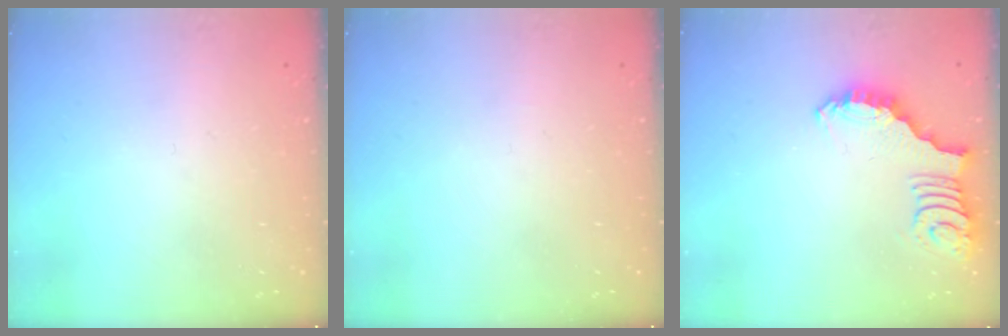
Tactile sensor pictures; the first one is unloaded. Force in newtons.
{"total": 0.0}
{"total": 2.7, "press": 2.6, "slide": 0.5}